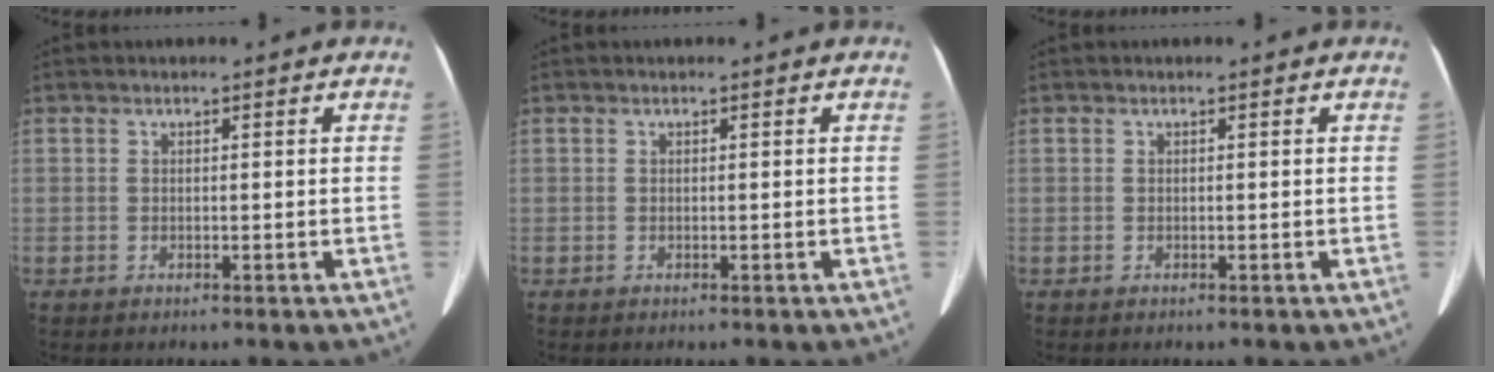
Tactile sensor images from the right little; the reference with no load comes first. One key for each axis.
{"total": 0.0}
{"total": 0.0}